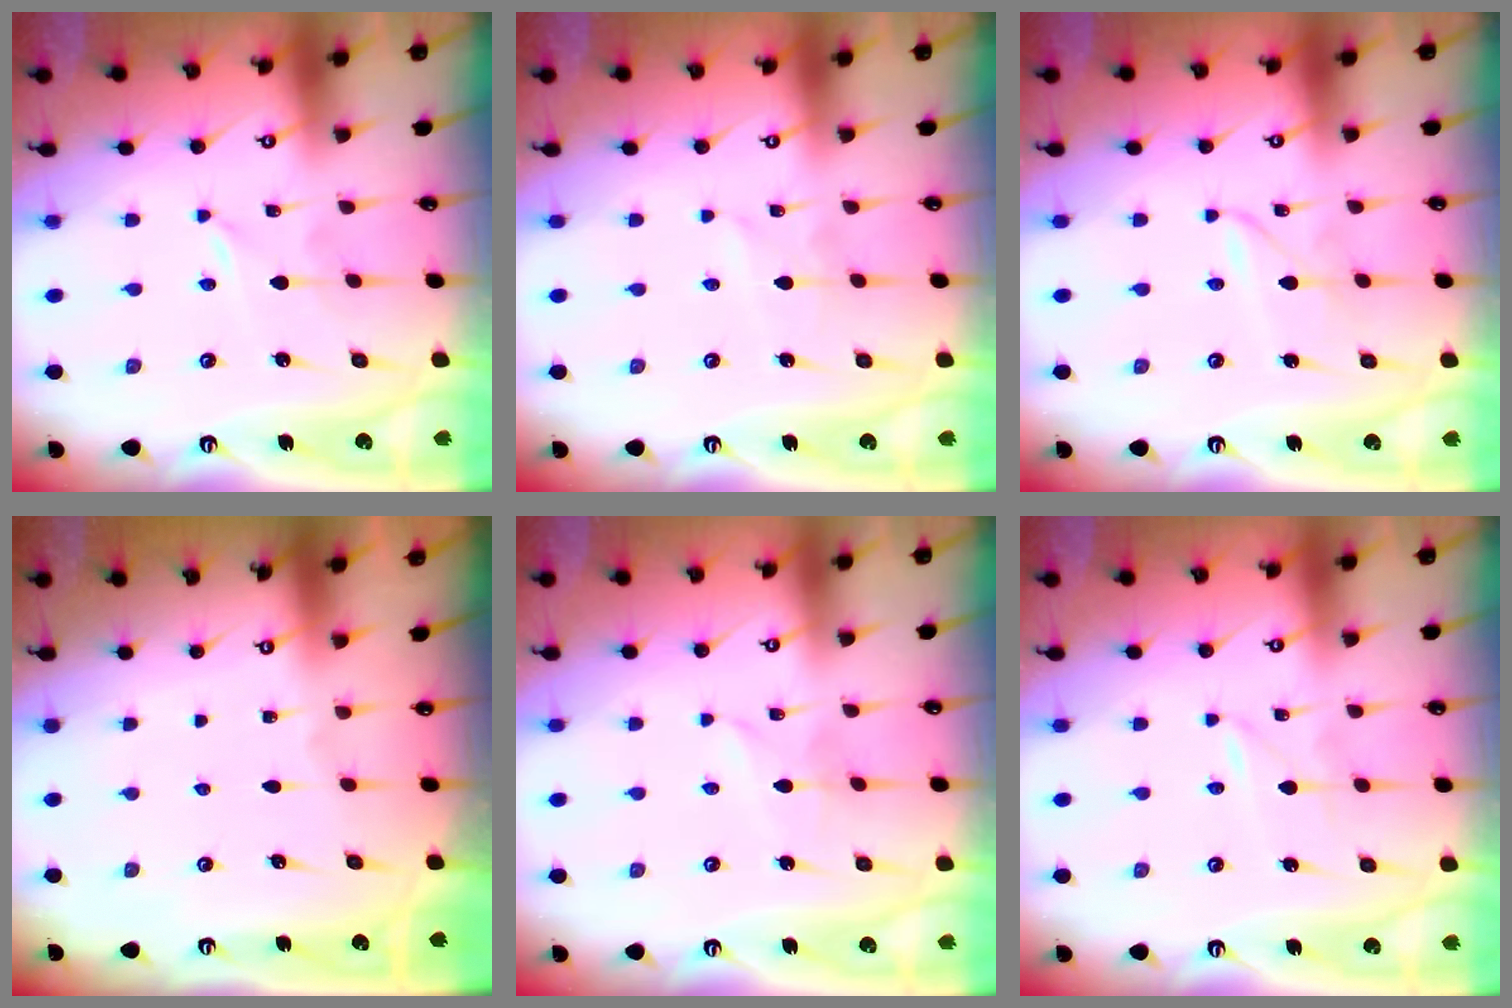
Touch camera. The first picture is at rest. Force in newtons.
{"total": 1.4, "press": 1.4, "slide": 0.1}
{"total": 2.0, "press": 2.0, "slide": 0.2}
{"total": 0.0}
{"total": 1.6, "press": 1.6, "slide": 0.2}
{"total": 0.9, "press": 0.9, "slide": 0.1}